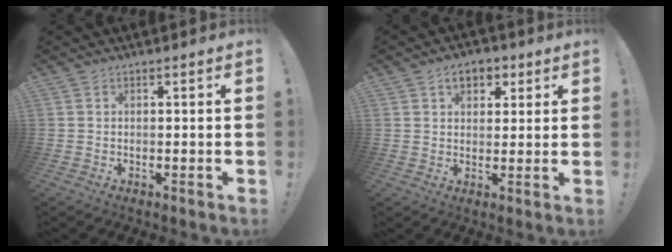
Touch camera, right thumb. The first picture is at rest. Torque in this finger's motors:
{"motor_torque": [0.83, 1.05, 0.51, 0.24, 0.00]}